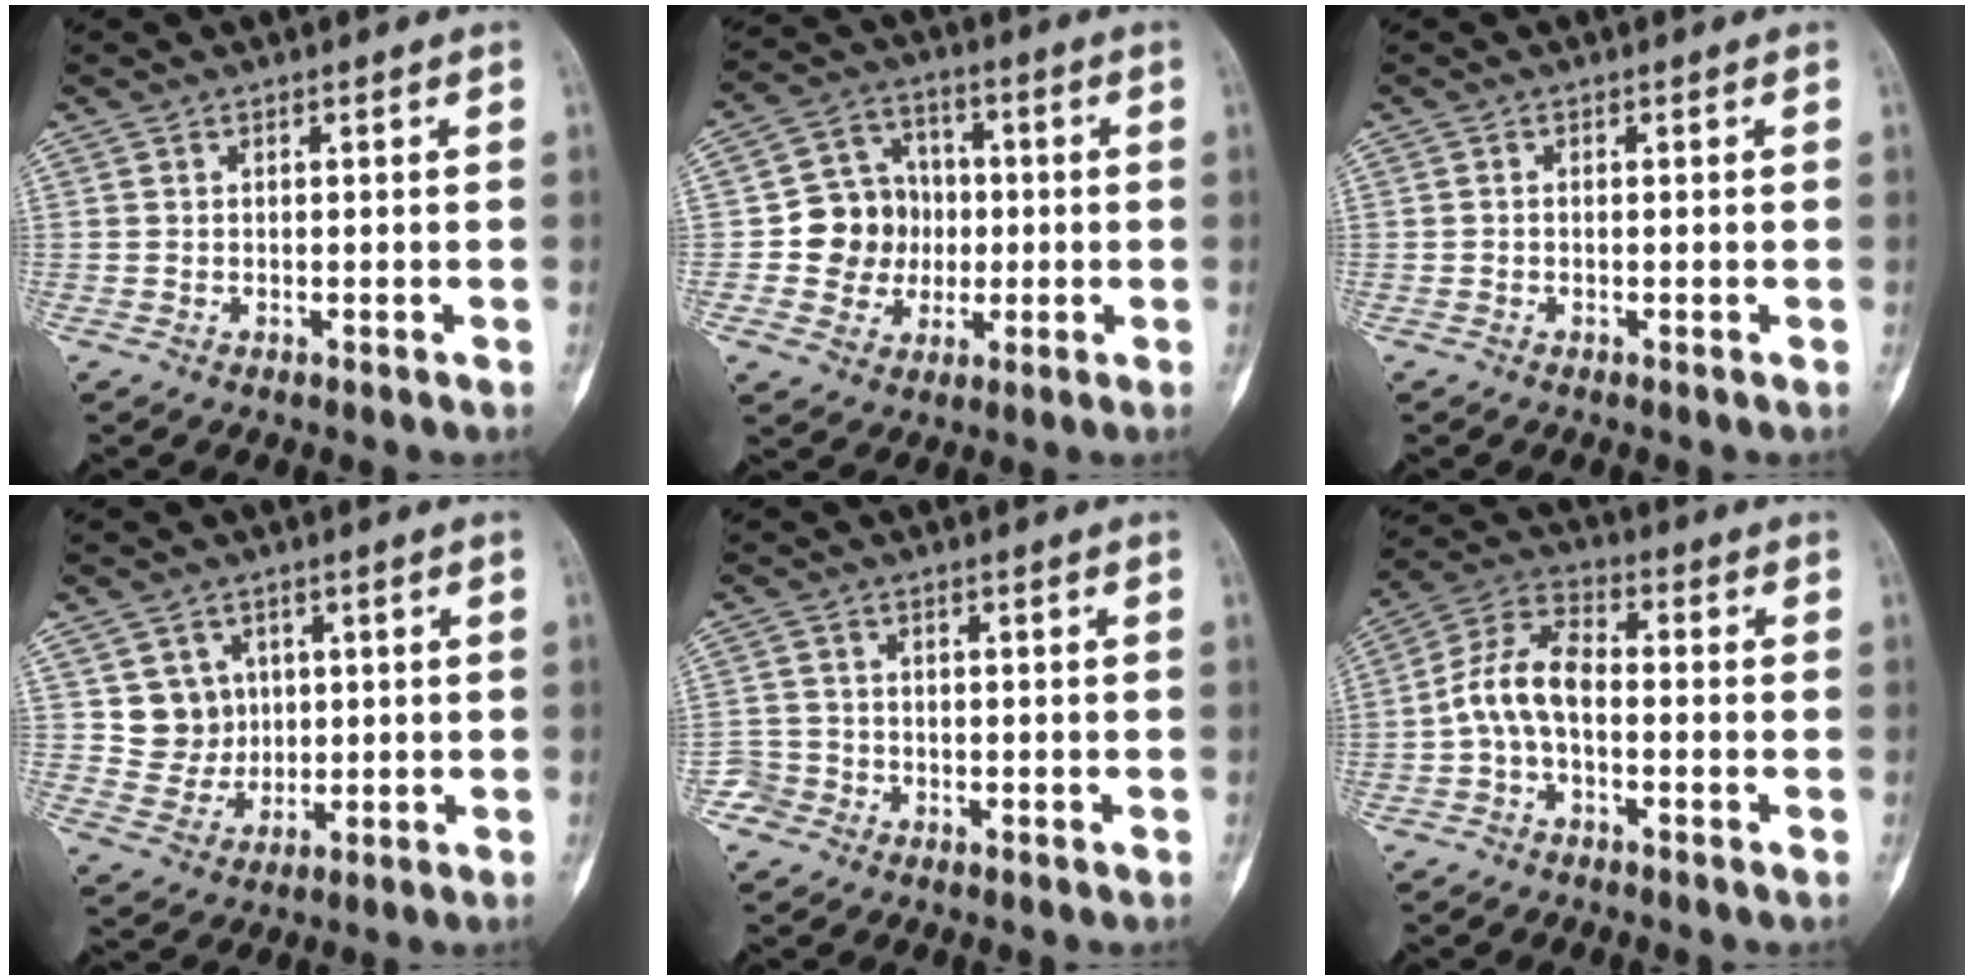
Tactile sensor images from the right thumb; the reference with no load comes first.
{"total": 10.9, "force": [-0.8, 10.1, 4.1], "torque": [-0.017, 0.022, -0.016]}
{"total": 0.0}
{"total": 6.8, "force": [1.7, 6.4, 1.4], "torque": [0.011, -0.003, 0.032]}
{"total": 3.7, "force": [-2.2, 2.9, -0.4], "torque": [0.023, 0.017, -0.047]}
{"total": 8.8, "force": [-1.5, 4.8, 7.2], "torque": [-0.139, 0.032, -0.041]}